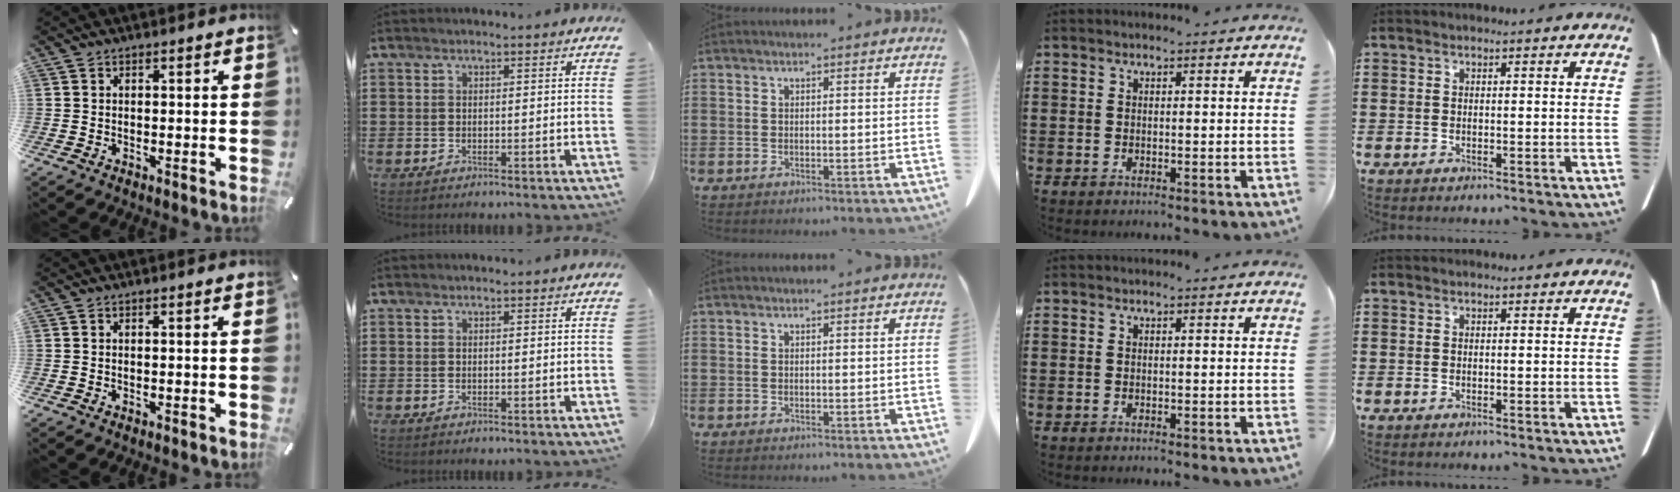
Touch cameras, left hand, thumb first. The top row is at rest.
{}